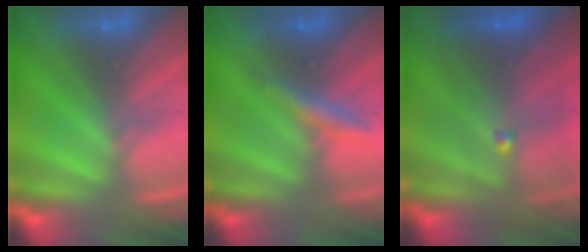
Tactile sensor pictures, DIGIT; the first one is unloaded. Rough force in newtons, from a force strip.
{"total": 4.2}
{"total": 4.5}